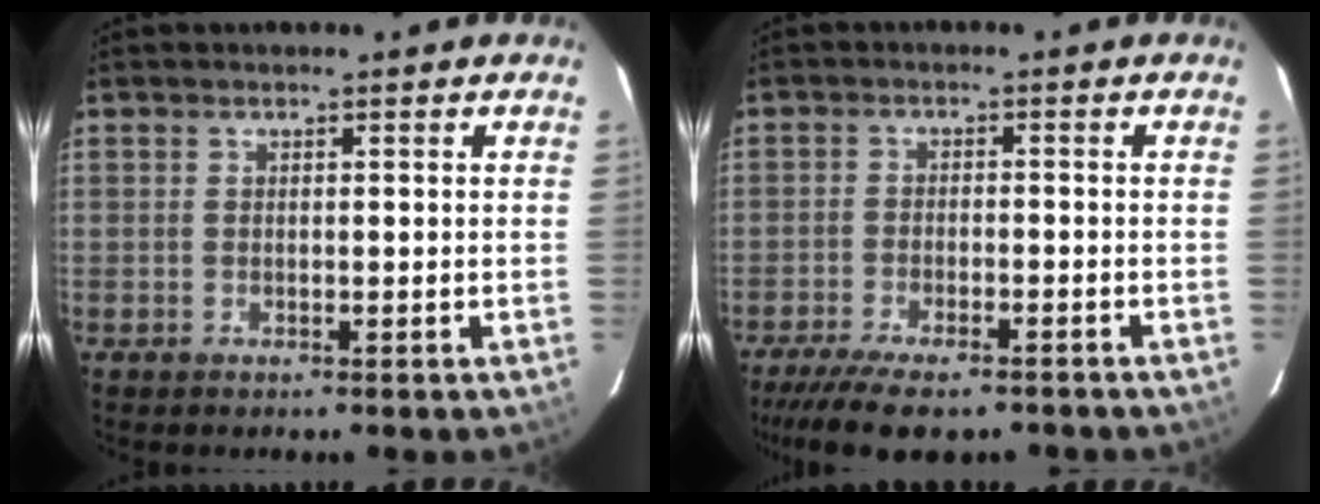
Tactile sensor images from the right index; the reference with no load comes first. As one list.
[{"total": 11.9, "force": [-9.6, 3.3, 6.3], "torque": [-0.143, -0.033, -0.156]}]